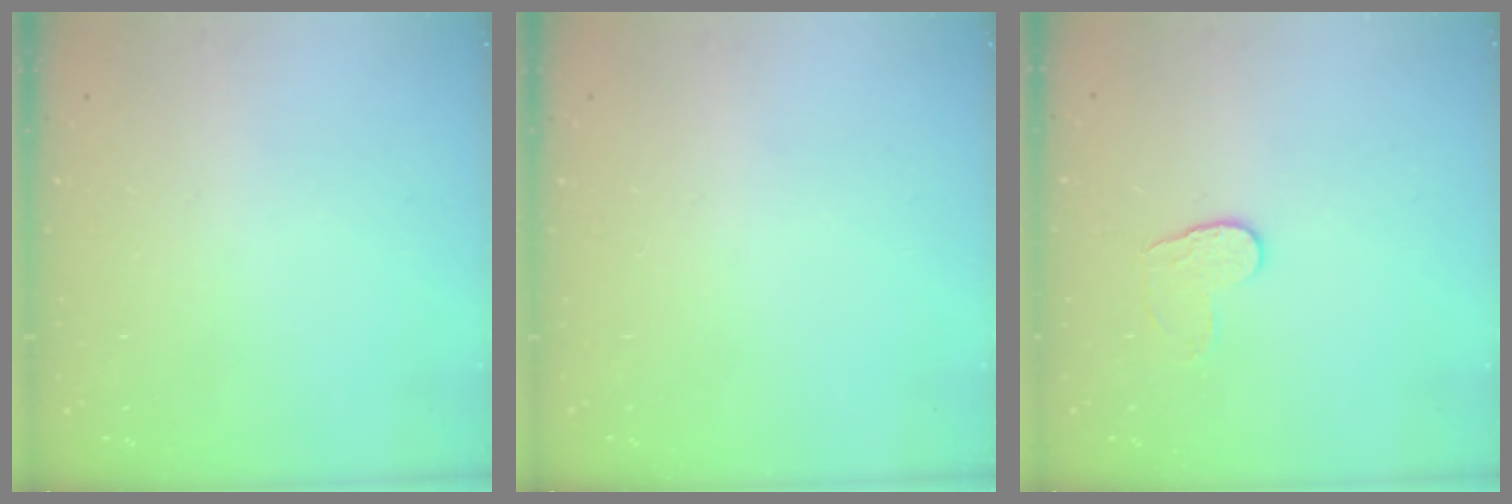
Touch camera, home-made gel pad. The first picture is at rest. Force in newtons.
{"total": 0.0}
{"total": 5.8, "press": 5.7, "slide": 0.5}